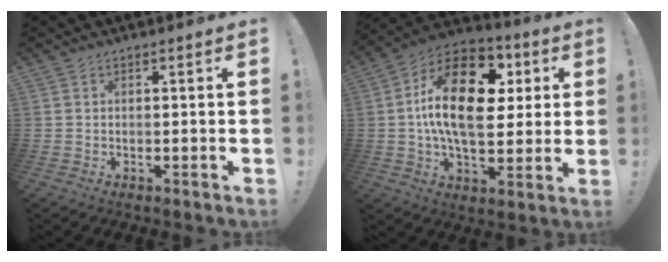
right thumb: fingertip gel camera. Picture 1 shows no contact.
{"total": 23.0, "force": [4.2, 13.1, 18.4], "torque": [-0.317, -0.005, 0.073]}